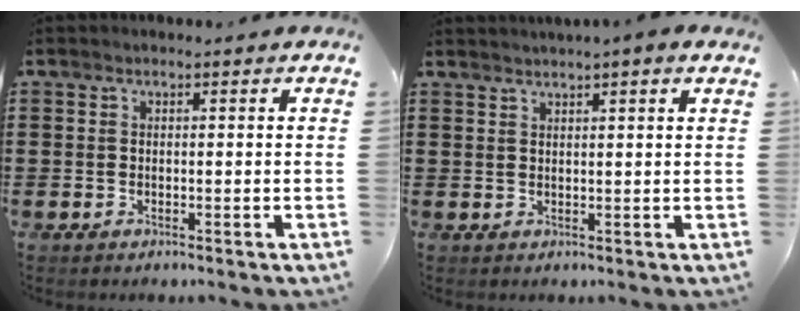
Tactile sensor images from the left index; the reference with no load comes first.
{"total": 1.7, "force": [1.5, -0.4, 0.8], "torque": [-0.016, 0.000, 0.028]}